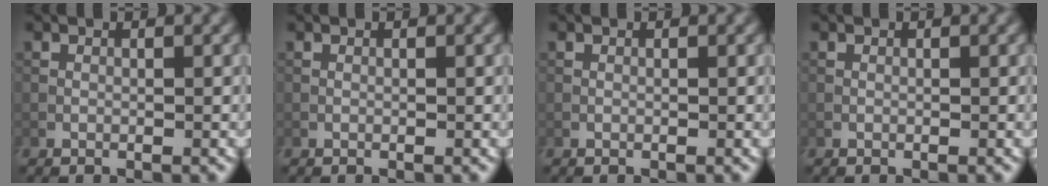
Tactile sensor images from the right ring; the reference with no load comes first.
{"total": 0.0}
{"total": 0.0}
{"total": 0.0}